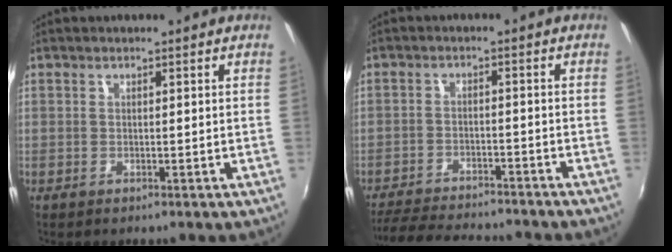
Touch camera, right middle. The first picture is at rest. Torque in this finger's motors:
{"motor_torque": [0.93, -1.21, 0.11, 0.08]}